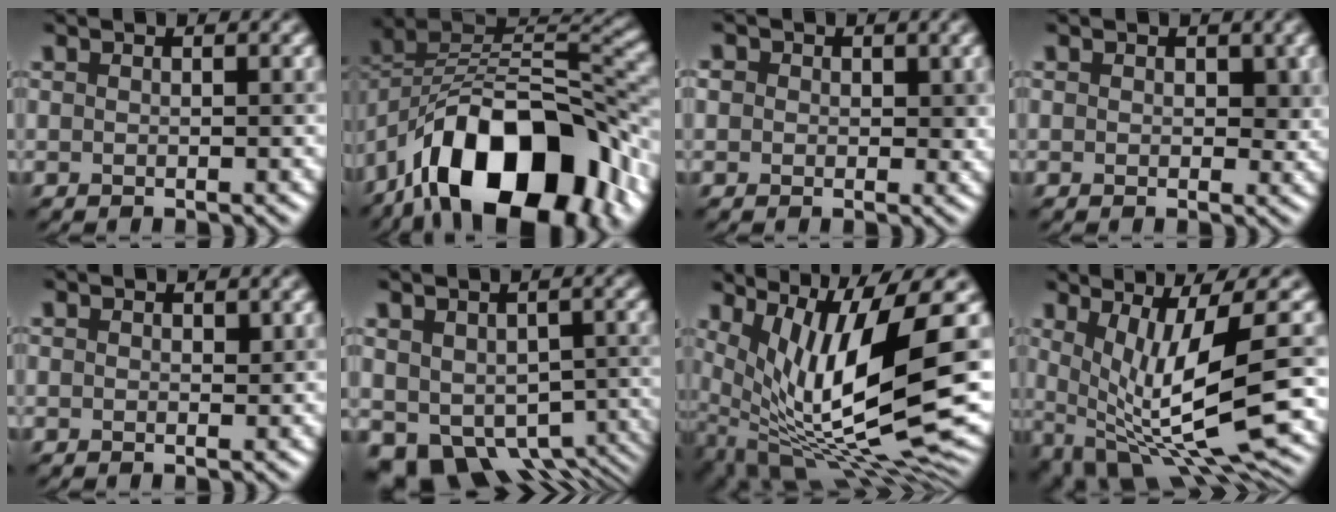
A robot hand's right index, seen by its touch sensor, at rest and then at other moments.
{"total": 15.2, "force": [-7.9, 7.4, 10.6], "torque": [-0.160, 0.014, -0.143]}
{"total": 3.3, "force": [0.9, 2.7, 1.6], "torque": [-0.014, 0.014, -0.003]}
{"total": 1.8, "force": [0.5, 1.3, 1.2], "torque": [-0.013, -0.004, 0.004]}
{"total": 0.5, "force": [0.3, 0.3, 0.2], "torque": [-0.001, -0.002, 0.004]}
{"total": 10.8, "force": [-5.0, 7.4, 6.1], "torque": [-0.079, -0.043, -0.043]}
{"total": 13.3, "force": [2.3, 3.8, 12.6], "torque": [-0.229, -0.013, 0.061]}
{"total": 11.1, "force": [0.2, 4.0, 10.4], "torque": [-0.187, -0.033, 0.029]}